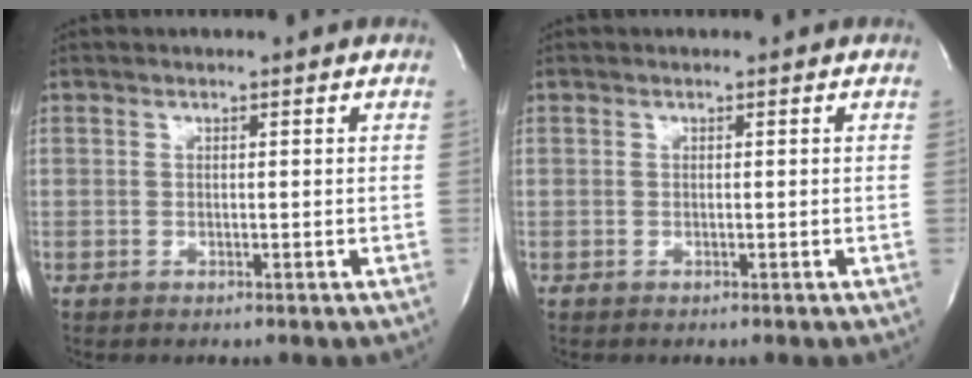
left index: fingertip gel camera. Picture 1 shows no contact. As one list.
[{"total": 0.0}]